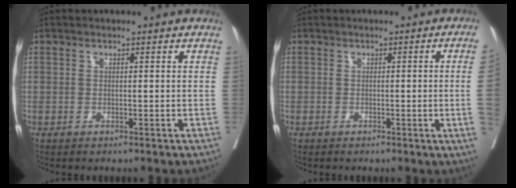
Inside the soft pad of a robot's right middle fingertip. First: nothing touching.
{"total": 4.3, "force": [-0.5, -1.6, 3.9], "torque": [-0.050, -0.009, -0.004]}